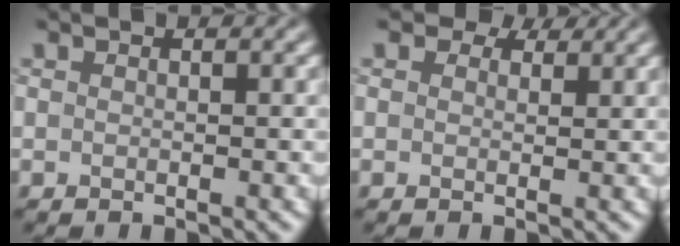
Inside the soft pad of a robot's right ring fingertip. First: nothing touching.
{"total": 2.9, "force": [2.1, 1.4, 1.2], "torque": [-0.024, -0.001, 0.020]}